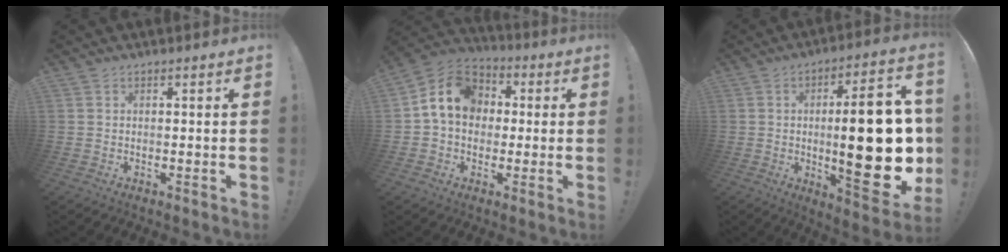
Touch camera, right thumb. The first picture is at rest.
{"total": 12.9, "force": [1.8, 10.5, 7.3], "torque": [-0.111, 0.013, 0.041]}
{"total": 27.6, "force": [-0.8, 8.2, 26.4], "torque": [-0.408, -0.011, -0.008]}